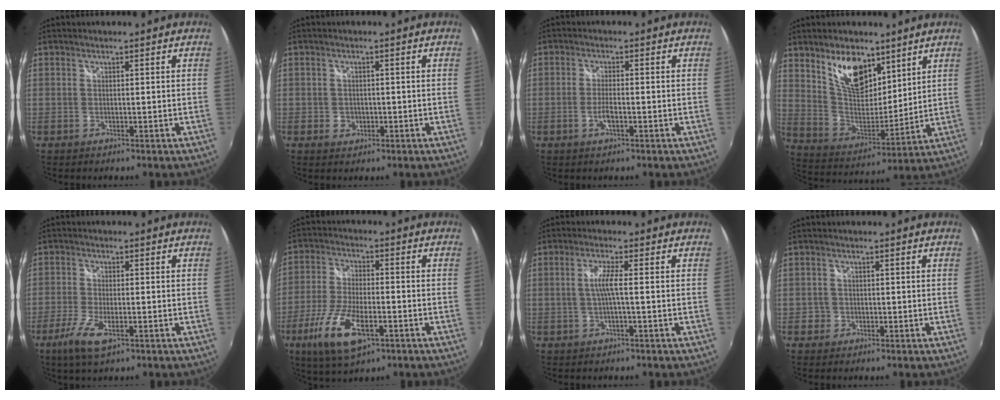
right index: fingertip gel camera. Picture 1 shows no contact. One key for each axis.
{"total": 2.3, "fx": -0.7, "fy": 2.1, "fz": 0.8, "tx": -0.015, "ty": -0.002, "tz": -0.011}
{"total": 3.0, "fx": -1.2, "fy": 0.9, "fz": 2.6, "tx": -0.057, "ty": -0.002, "tz": -0.023}
{"total": 13.8, "fx": 8.5, "fy": 7.1, "fz": 8.2, "tx": -0.142, "ty": -0.003, "tz": 0.164}
{"total": 6.9, "fx": -3.7, "fy": 2.1, "fz": 5.5, "tx": -0.129, "ty": -0.018, "tz": -0.071}
{"total": 12.8, "fx": -6.0, "fy": 4.7, "fz": 10.3, "tx": -0.224, "ty": -0.021, "tz": -0.111}
{"total": 3.2, "fx": -0.4, "fy": -0.4, "fz": 3.2, "tx": -0.067, "ty": 0.000, "tz": -0.007}
{"total": 1.9, "fx": -0.6, "fy": 1.8, "fz": 0.0, "tx": 0.001, "ty": 0.009, "tz": -0.006}